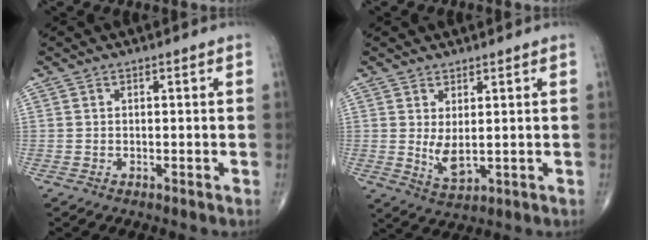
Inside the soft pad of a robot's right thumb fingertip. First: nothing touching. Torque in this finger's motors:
{"motor_torque": [-0.18, 0.32, 0.44, 0.06, 0.04]}